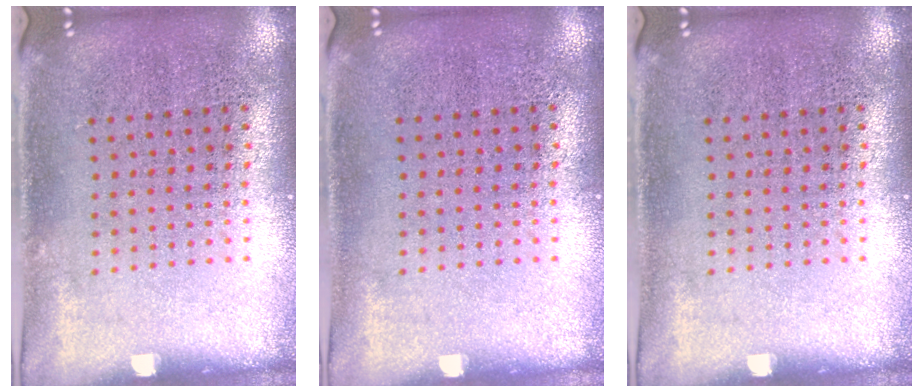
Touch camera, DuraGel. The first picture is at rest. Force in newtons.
{"total": 0.0}
{"total": 0.0}